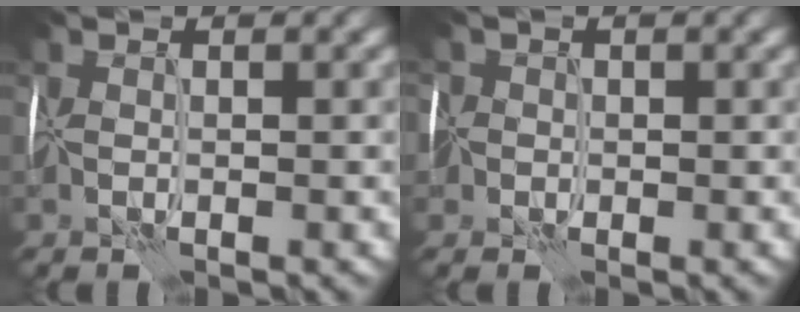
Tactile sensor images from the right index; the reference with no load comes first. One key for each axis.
{"total": 2.7, "fx": -0.1, "fy": 2.4, "fz": 1.2, "tx": -0.025, "ty": 0.011, "tz": -0.012}